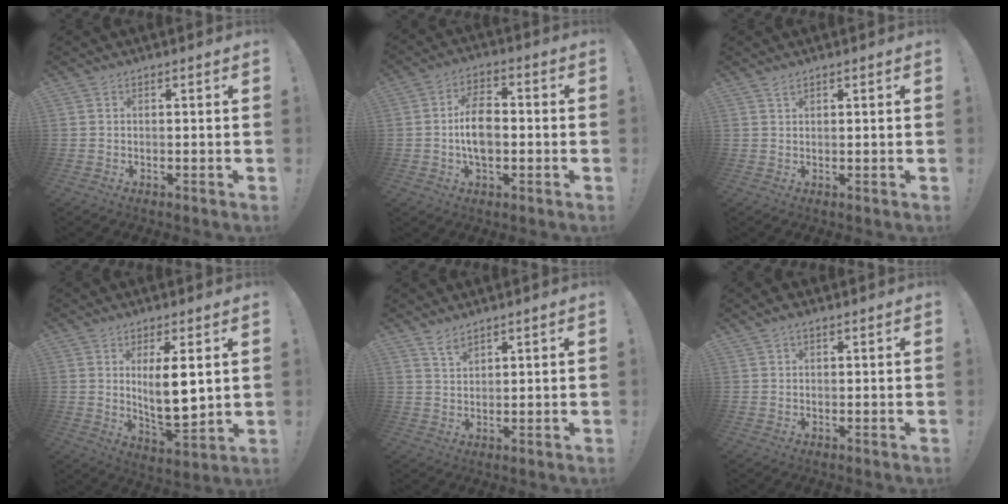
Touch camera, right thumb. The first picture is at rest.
{"total": 10.0, "force": [-1.4, 6.2, 7.8], "torque": [-0.142, 0.009, -0.025]}
{"total": 1.2, "force": [0.9, 0.5, 0.7], "torque": [-0.008, -0.002, 0.015]}
{"total": 11.1, "force": [3.2, 3.6, 10.0], "torque": [-0.159, -0.032, 0.050]}
{"total": 3.8, "force": [3.2, 1.3, 1.7], "torque": [-0.023, -0.022, 0.056]}
{"total": 2.3, "force": [1.7, 1.0, 1.3], "torque": [-0.018, -0.006, 0.031]}